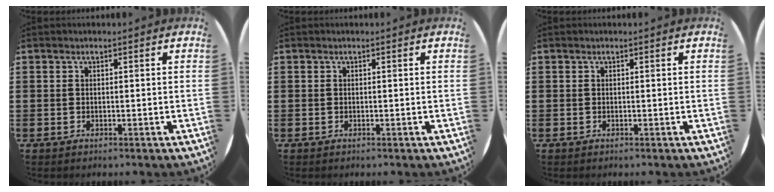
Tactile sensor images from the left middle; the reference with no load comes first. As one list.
[{"total": 0.0}, {"total": 0.0}]